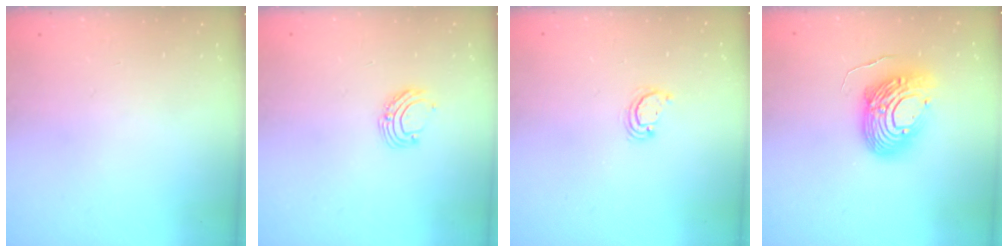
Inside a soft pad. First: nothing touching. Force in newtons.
{"total": 7.3, "press": 7.3, "slide": 0.9}
{"total": 2.6, "press": 2.6, "slide": 0.3}
{"total": 14.4, "press": 14.4, "slide": 1.1}